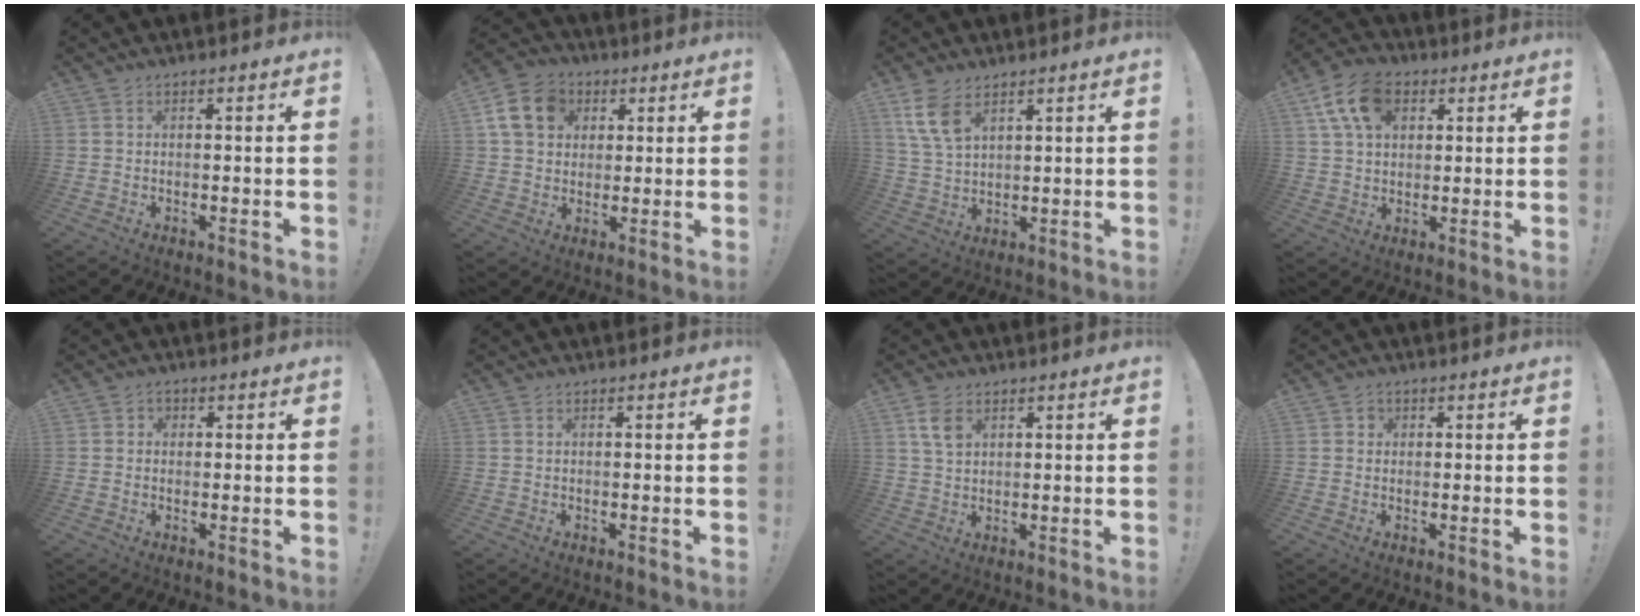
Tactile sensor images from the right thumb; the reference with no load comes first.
{"total": 13.8, "force": [4.3, 11.2, 6.8], "torque": [-0.105, -0.006, 0.088]}
{"total": 8.6, "force": [5.2, 4.7, 5.0], "torque": [-0.103, -0.018, 0.103]}
{"total": 13.3, "force": [5.4, 9.0, 8.1], "torque": [-0.143, -0.005, 0.106]}
{"total": 1.8, "force": [-0.1, 1.5, 0.9], "torque": [-0.017, 0.007, -0.003]}
{"total": 0.0}
{"total": 5.5, "force": [2.6, 3.4, 3.4], "torque": [-0.061, -0.005, 0.052]}
{"total": 1.6, "force": [0.4, 1.5, 0.5], "torque": [-0.004, -0.001, 0.006]}